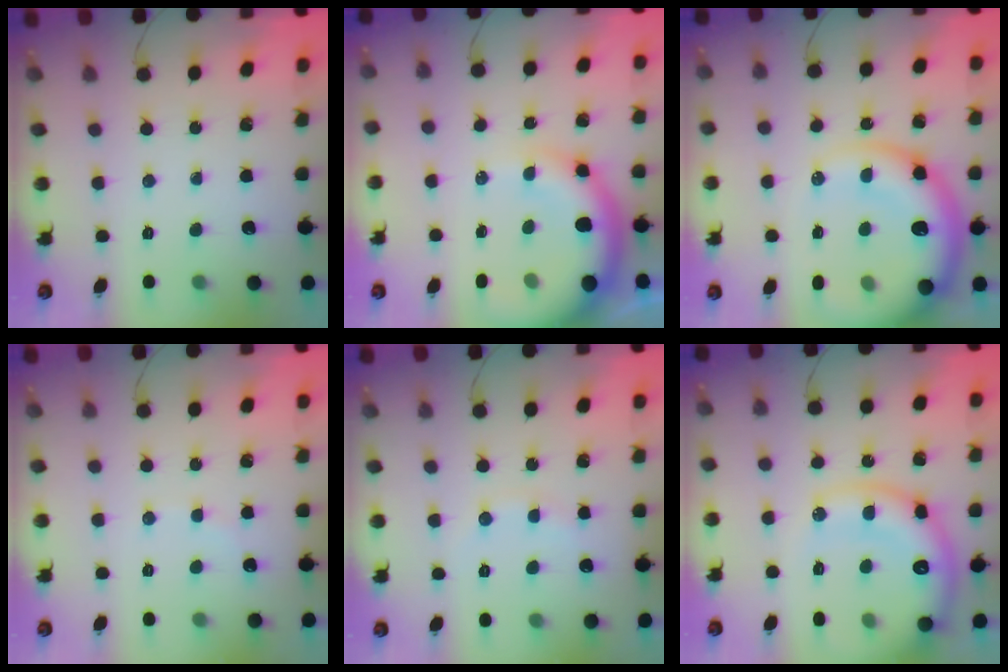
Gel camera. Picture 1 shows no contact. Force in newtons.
{"total": 15.0, "press": 14.6, "slide": 3.8}
{"total": 19.8, "press": 19.1, "slide": 5.0}
{"total": 2.8, "press": 2.7, "slide": 0.7}
{"total": 5.2, "press": 5.1, "slide": 0.9}
{"total": 18.4, "press": 18.2, "slide": 2.7}